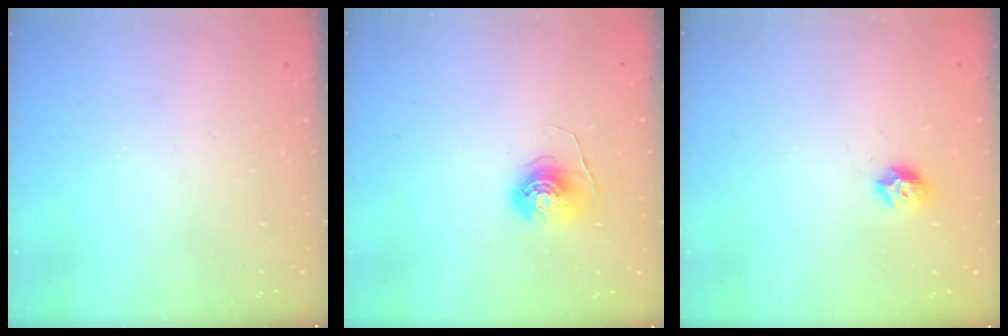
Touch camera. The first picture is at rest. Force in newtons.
{"total": 6.7, "press": 6.7, "slide": 0.3}
{"total": 7.5, "press": 7.5, "slide": 0.6}